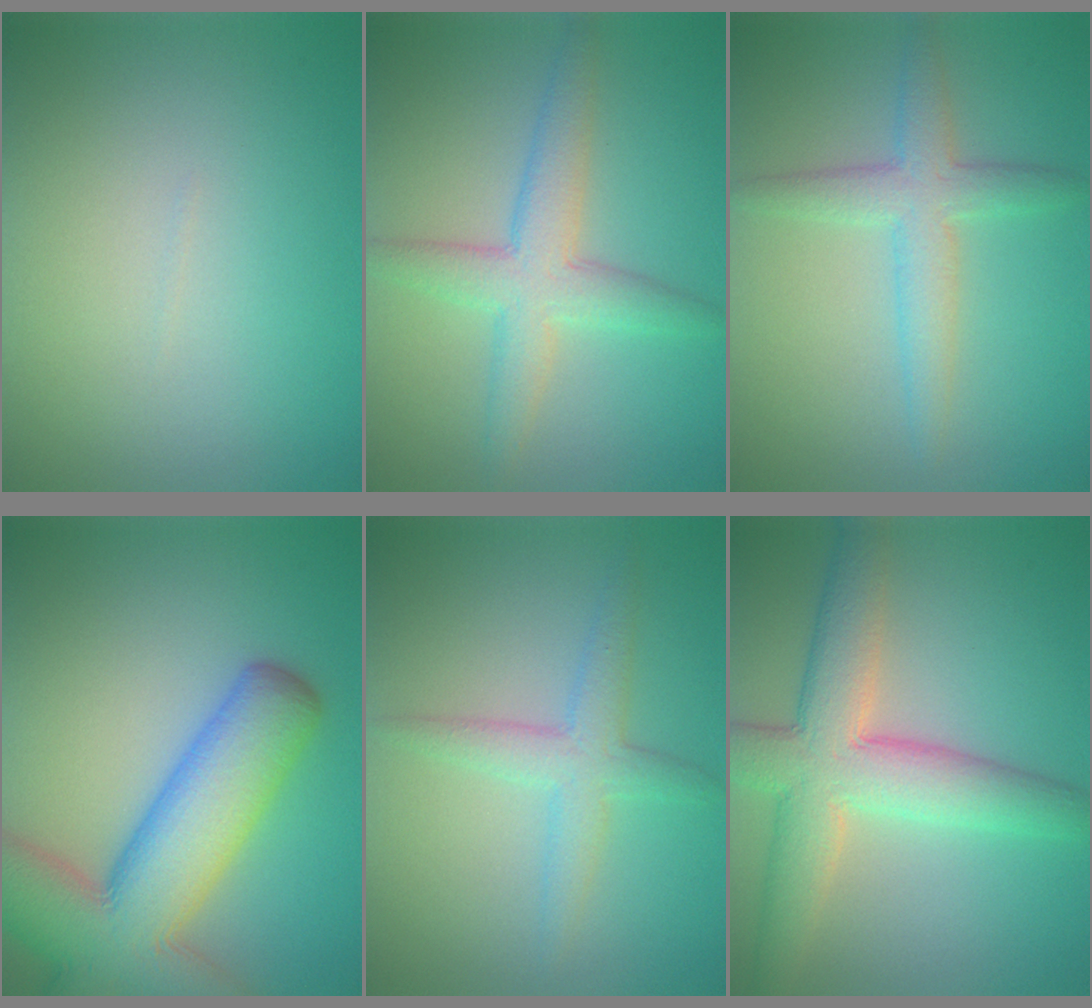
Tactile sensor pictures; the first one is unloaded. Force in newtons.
{"total": 4.4, "press": 4.4, "slide": 0.1}
{"total": 3.6, "press": 3.6, "slide": 0.1}
{"total": 11.7, "press": 11.7, "slide": 0.6}
{"total": 2.9, "press": 2.9, "slide": 0.2}
{"total": 7.5, "press": 7.5, "slide": 0.4}